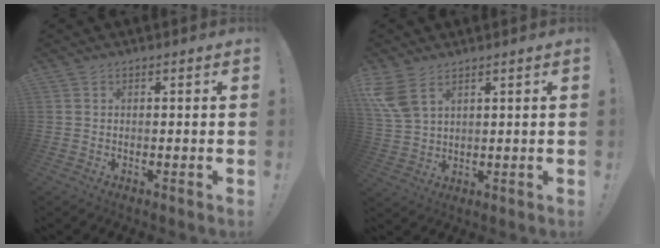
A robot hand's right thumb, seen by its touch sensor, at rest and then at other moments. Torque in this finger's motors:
{"motor_torque": [0.69, 2.20, 0.52, -0.30, 0.11]}